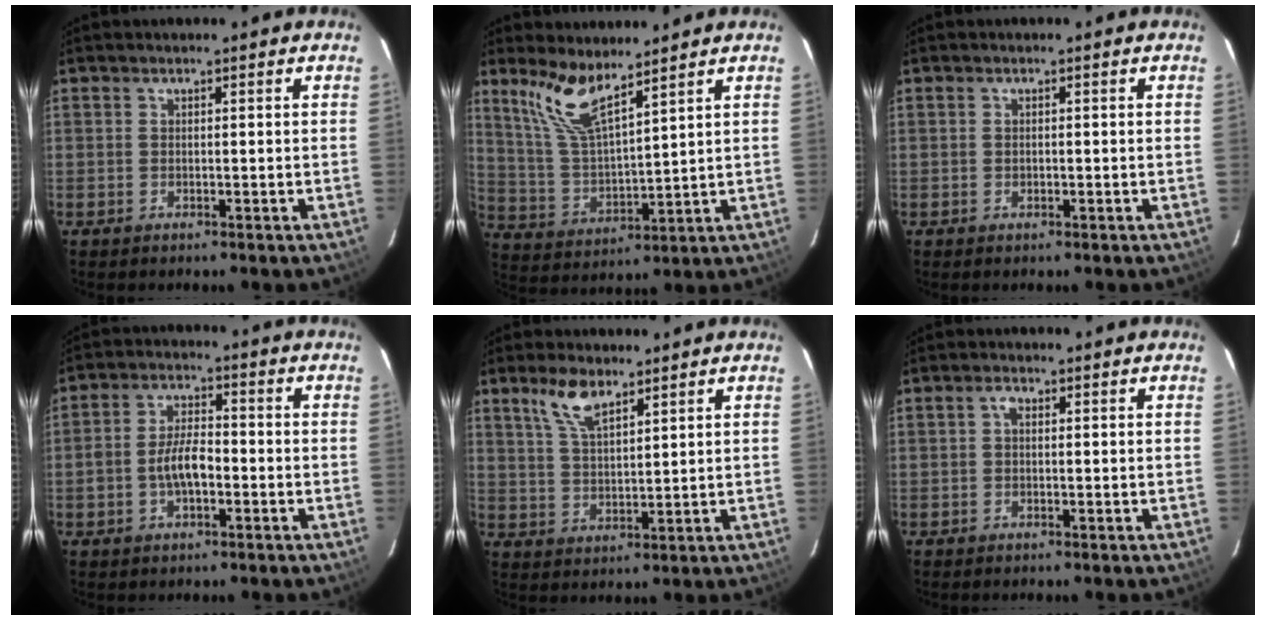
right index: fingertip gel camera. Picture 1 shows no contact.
{"total": 9.6, "force": [7.2, 1.9, 6.2], "torque": [-0.125, -0.002, 0.153]}
{"total": 0.7, "force": [-0.2, 0.6, 0.3], "torque": [-0.004, 0.000, -0.003]}
{"total": 6.4, "force": [-2.0, 3.1, 5.3], "torque": [-0.106, 0.014, -0.033]}
{"total": 6.7, "force": [4.5, 2.5, 4.3], "torque": [-0.083, 0.005, 0.093]}
{"total": 1.2, "force": [0.1, 0.8, 0.9], "torque": [-0.017, 0.007, -0.002]}